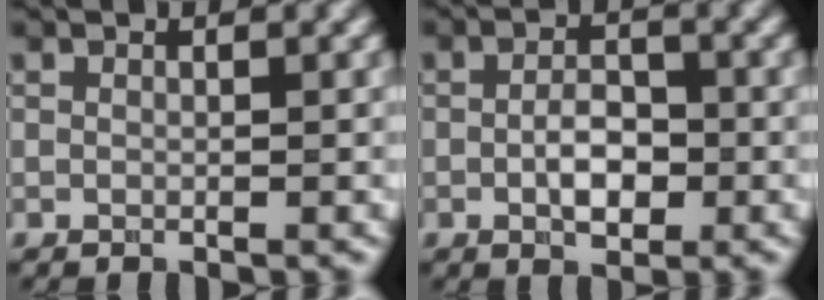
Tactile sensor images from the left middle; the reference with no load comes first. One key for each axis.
{"total": 3.4, "fx": -0.7, "fy": 1.8, "fz": 2.7, "tx": -0.049, "ty": 0.001, "tz": -0.013}